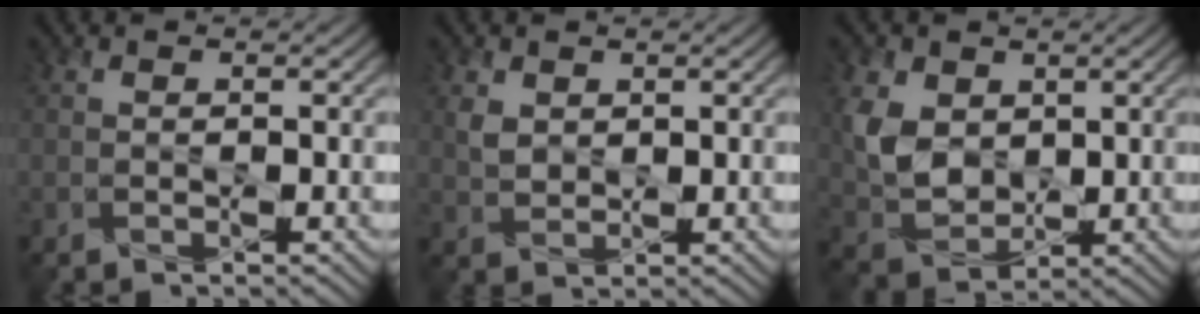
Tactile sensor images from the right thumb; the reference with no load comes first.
{"total": 2.3, "force": [1.0, 1.7, 1.2], "torque": [-0.034, -0.002, 0.024]}
{"total": 7.0, "force": [1.7, 5.3, 4.2], "torque": [-0.111, -0.005, 0.036]}